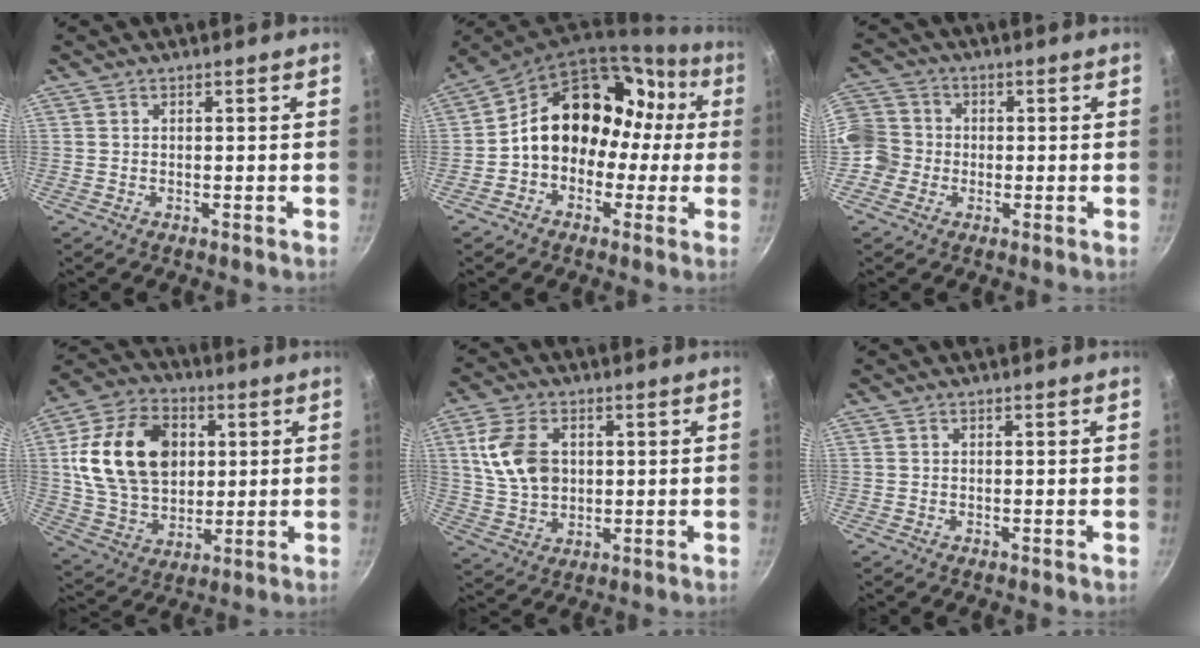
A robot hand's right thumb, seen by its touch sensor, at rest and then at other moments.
{"total": 18.2, "force": [0.5, 14.2, 11.3], "torque": [-0.124, 0.076, 0.003]}
{"total": 9.8, "force": [-1.5, 9.0, 3.6], "torque": [-0.054, 0.026, -0.048]}
{"total": 20.4, "force": [3.8, 14.7, 13.6], "torque": [-0.219, 0.002, 0.067]}
{"total": 11.0, "force": [2.2, 7.6, 7.6], "torque": [-0.131, -0.004, 0.046]}
{"total": 0.0}